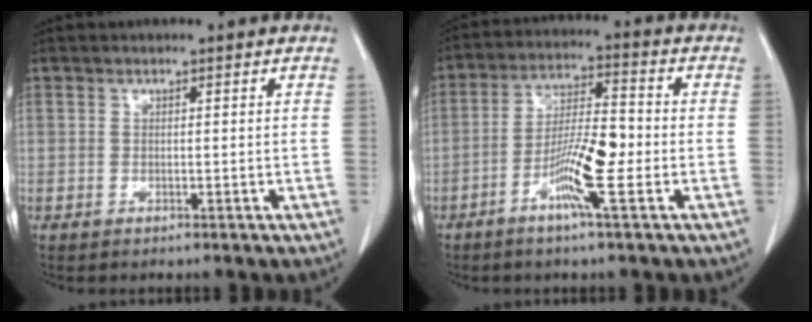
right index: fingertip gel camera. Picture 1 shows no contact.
{"total": 9.2, "force": [-3.2, 0.7, 8.6], "torque": [-0.161, 0.000, -0.064]}